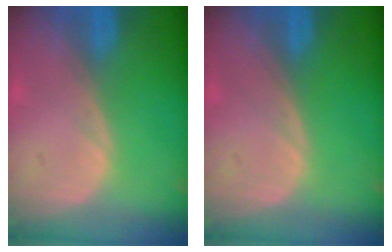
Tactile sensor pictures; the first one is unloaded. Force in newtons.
{"total": 0.0}